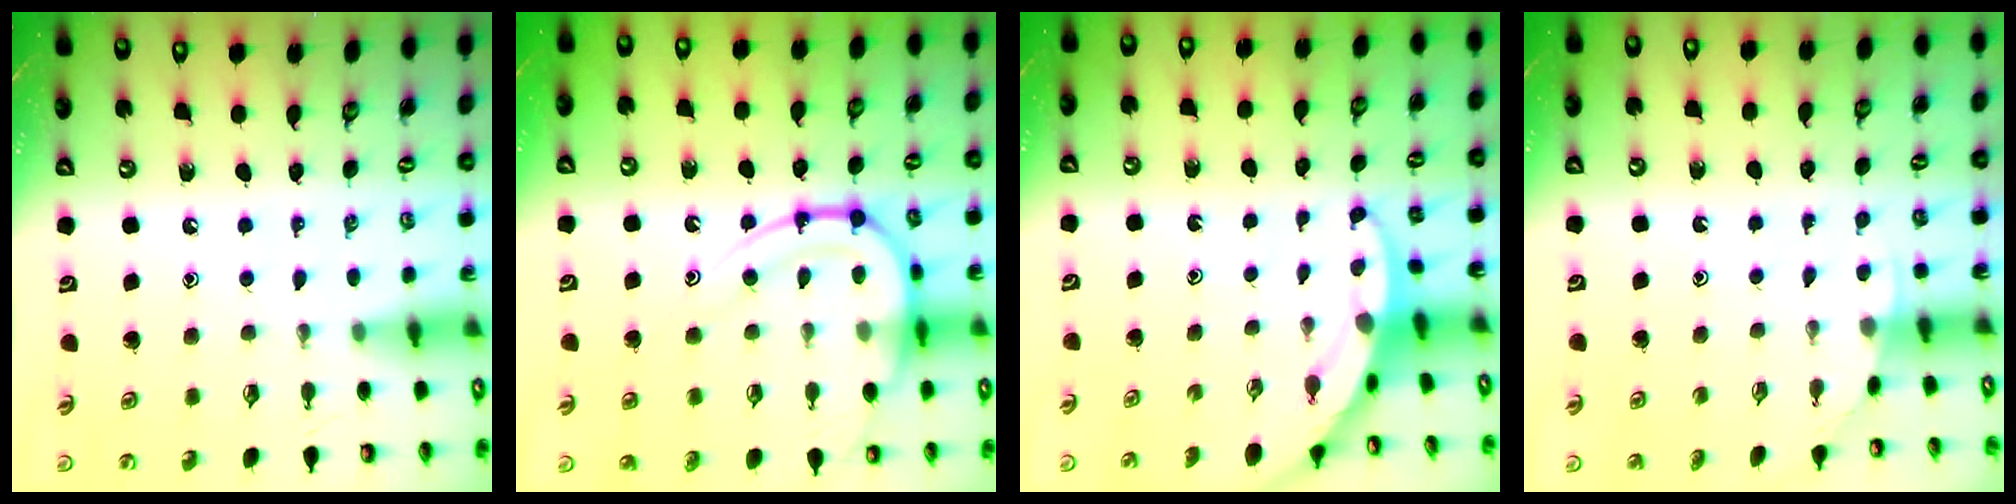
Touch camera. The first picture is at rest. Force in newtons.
{"total": 14.9, "press": 14.8, "slide": 1.3}
{"total": 3.3, "press": 3.3, "slide": 0.2}
{"total": 2.5, "press": 2.5, "slide": 0.2}